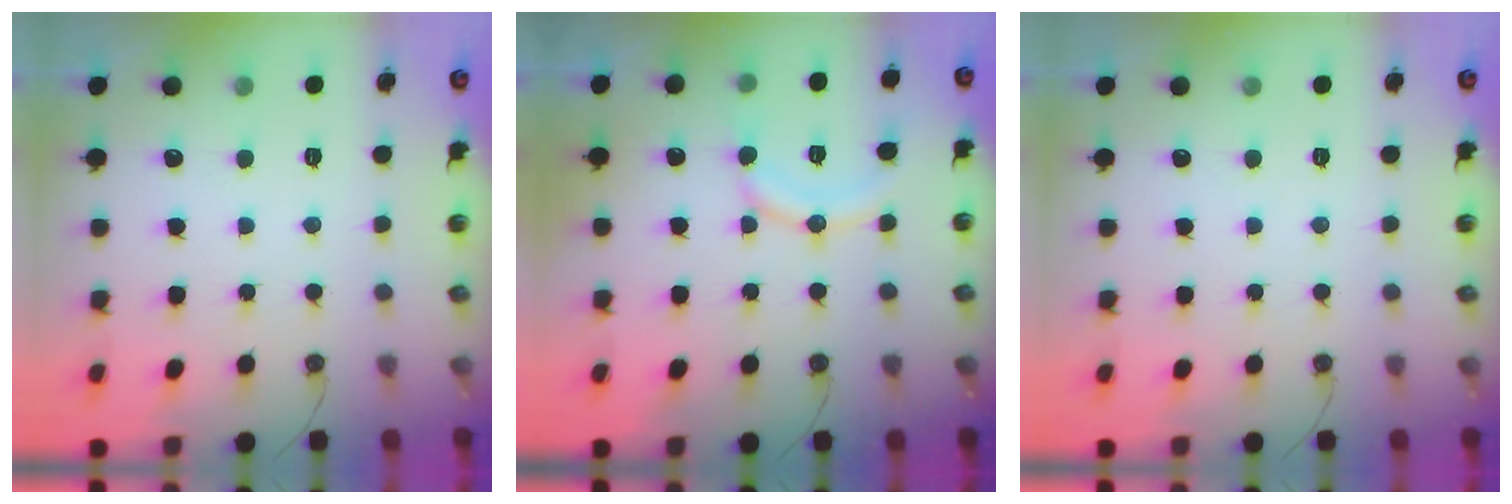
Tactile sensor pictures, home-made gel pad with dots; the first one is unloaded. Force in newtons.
{"total": 10.9, "press": 10.8, "slide": 0.7}
{"total": 0.0}